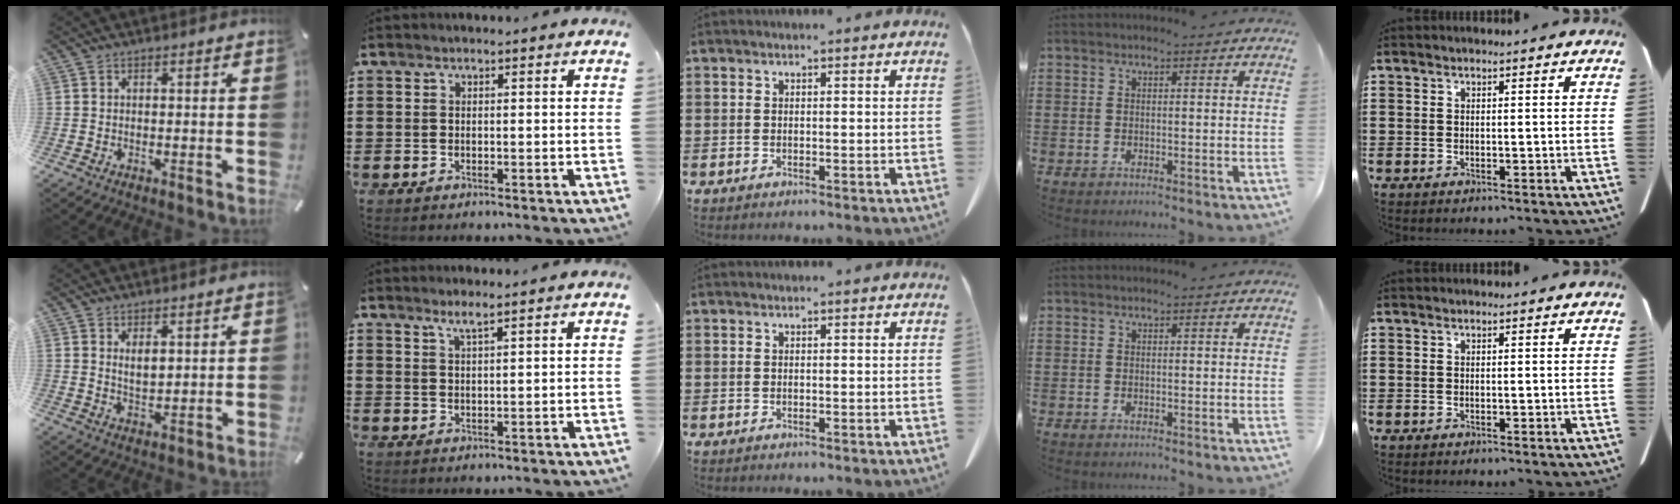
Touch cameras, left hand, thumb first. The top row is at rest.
{"thumb": {"total": 3.5, "force": [2.0, 1.8, 2.3], "torque": [-0.034, -0.008, 0.032]}, "index": {"total": 2.4, "force": [1.9, -0.1, 1.5], "torque": [-0.031, 0.000, 0.035]}}